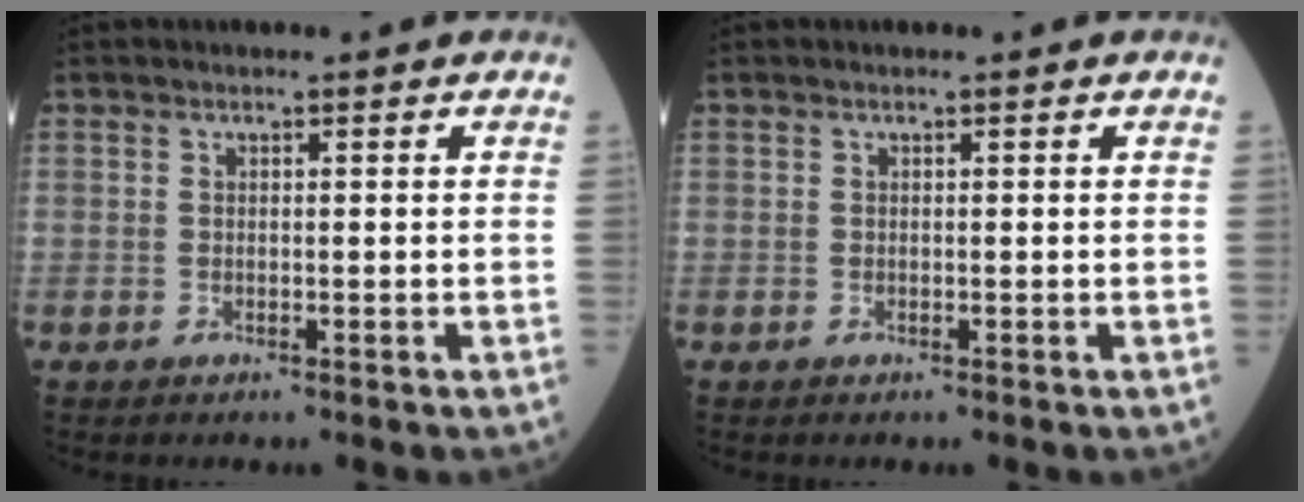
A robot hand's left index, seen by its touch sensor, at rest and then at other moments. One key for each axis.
{"total": 0.0}